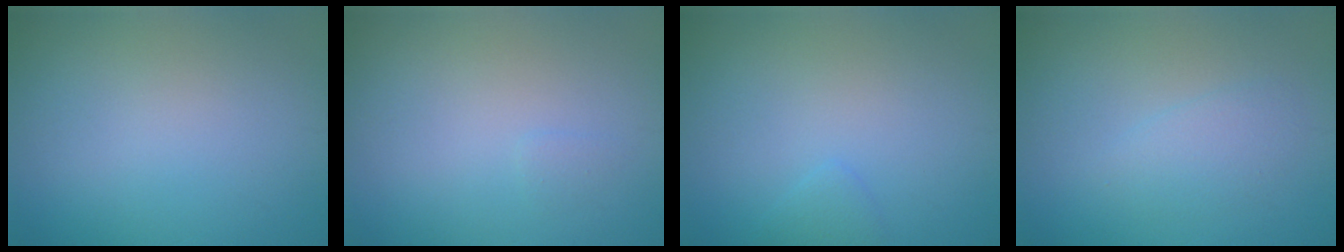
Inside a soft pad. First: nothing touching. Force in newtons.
{"total": 0.5, "press": 0.5, "slide": 0.1}
{"total": 0.9, "press": 0.9, "slide": 0.1}
{"total": 1.8, "press": 1.8, "slide": 0.1}